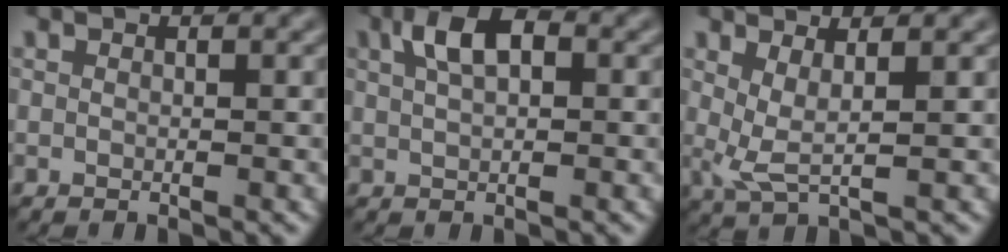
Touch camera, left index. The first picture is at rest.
{"total": 3.5, "force": [1.1, 1.8, 2.8], "torque": [-0.053, 0.011, 0.019]}
{"total": 2.6, "force": [0.8, 0.5, 2.3], "torque": [-0.050, -0.007, 0.018]}